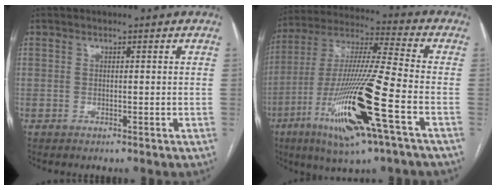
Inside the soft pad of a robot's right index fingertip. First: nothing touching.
{"total": 20.2, "force": [-8.0, 0.9, 18.6], "torque": [-0.381, -0.030, -0.148]}